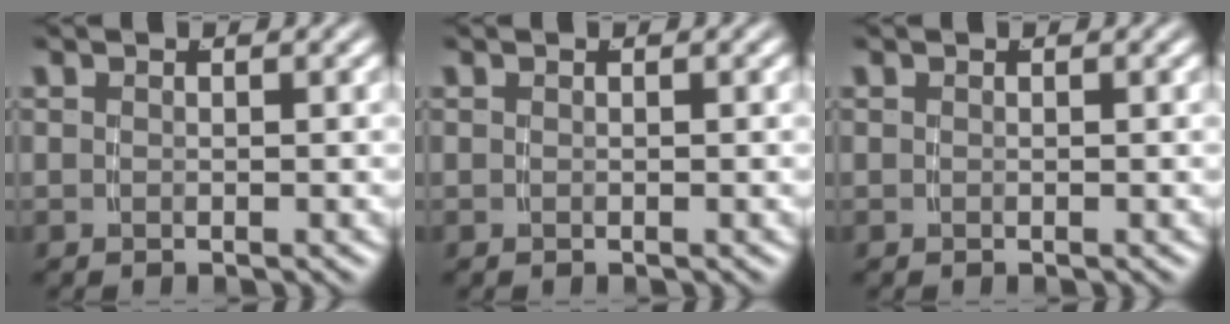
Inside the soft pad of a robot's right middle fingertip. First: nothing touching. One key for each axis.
{"total": 0.0}
{"total": 0.0}